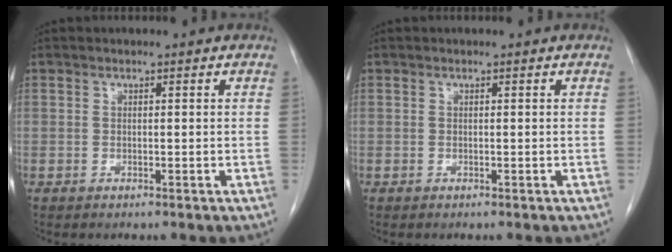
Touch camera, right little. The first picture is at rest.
{"total": 0.0}